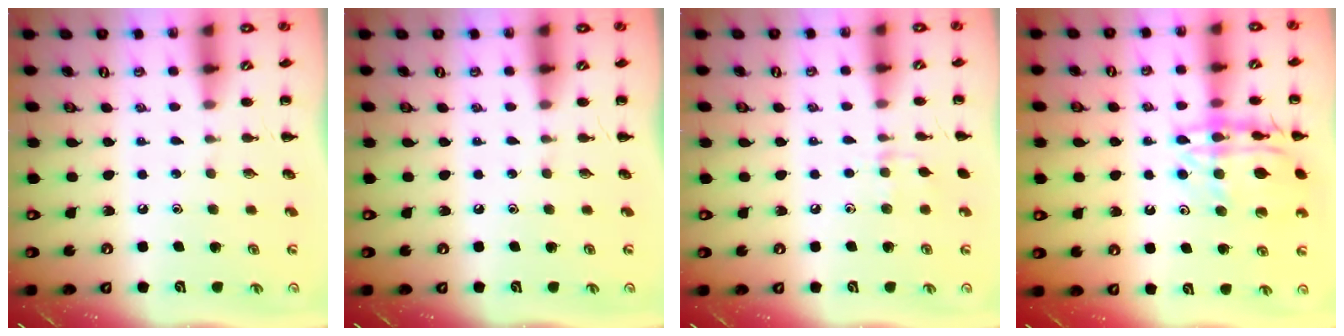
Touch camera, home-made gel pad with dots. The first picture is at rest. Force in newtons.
{"total": 0.0}
{"total": 5.8, "press": 5.5, "slide": 1.9}
{"total": 16.6, "press": 16.5, "slide": 1.9}